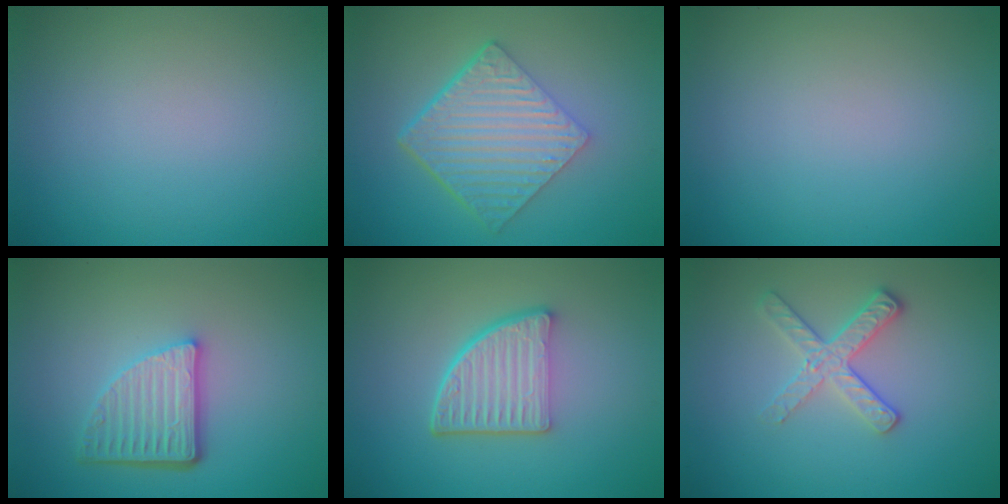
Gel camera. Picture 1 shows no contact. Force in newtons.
{"total": 6.4, "press": 4.4, "slide": 4.8}
{"total": 0.0}
{"total": 4.8, "press": 3.5, "slide": 3.3}
{"total": 5.3, "press": 3.9, "slide": 3.7}
{"total": 2.7, "press": 2.4, "slide": 1.2}